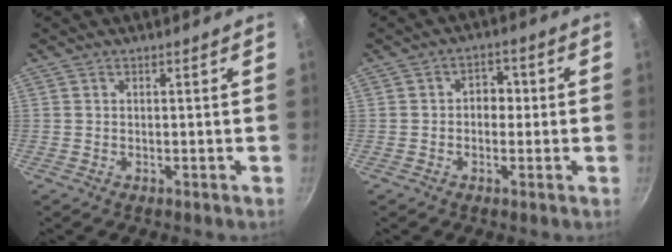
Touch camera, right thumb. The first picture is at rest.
{"total": 4.1, "force": [-0.1, 3.2, 2.5], "torque": [-0.005, 0.008, -0.008]}